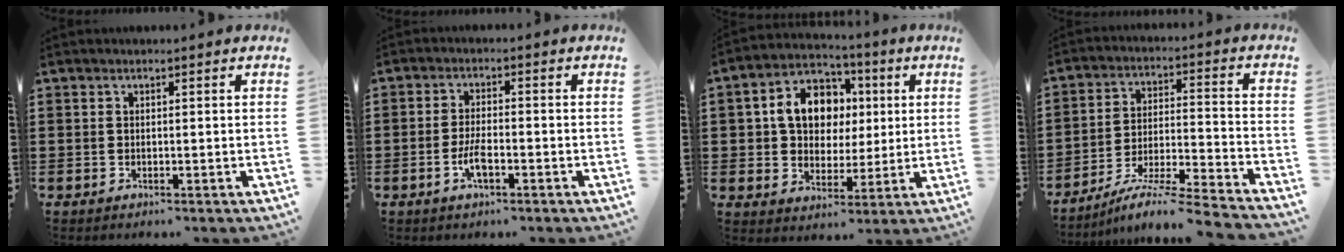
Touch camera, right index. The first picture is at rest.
{"total": 3.9, "force": [-1.6, 1.2, 3.3], "torque": [-0.077, -0.005, -0.034]}
{"total": 10.5, "force": [1.9, 8.1, 6.3], "torque": [-0.139, 0.022, 0.033]}
{"total": 7.7, "force": [-6.8, -0.4, 3.6], "torque": [-0.072, -0.009, -0.138]}